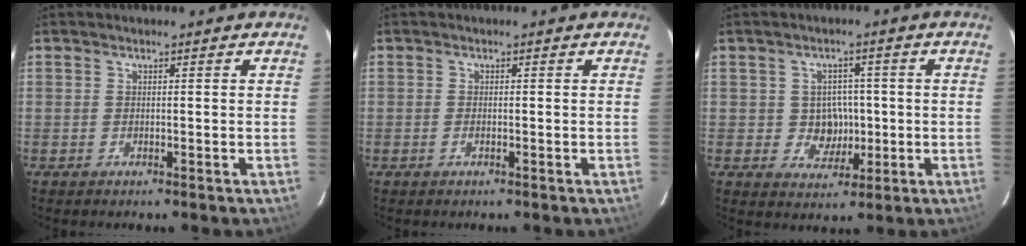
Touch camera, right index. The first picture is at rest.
{"total": 0.6, "force": [-0.3, 0.1, 0.6], "torque": [-0.012, -0.001, -0.006]}
{"total": 5.2, "force": [-0.3, 4.9, 1.8], "torque": [-0.037, 0.011, 0.009]}